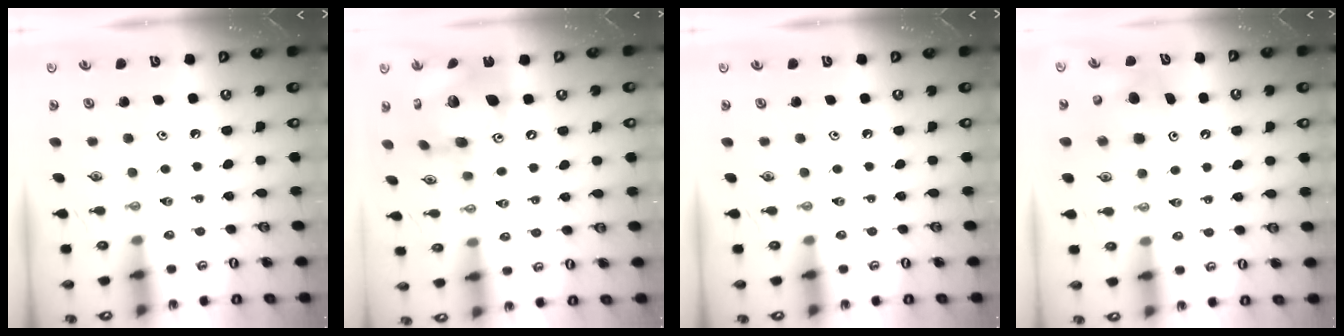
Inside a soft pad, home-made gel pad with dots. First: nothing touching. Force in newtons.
{"total": 18.6, "press": 18.5, "slide": 2.1}
{"total": 0.0}
{"total": 7.9, "press": 7.8, "slide": 1.1}